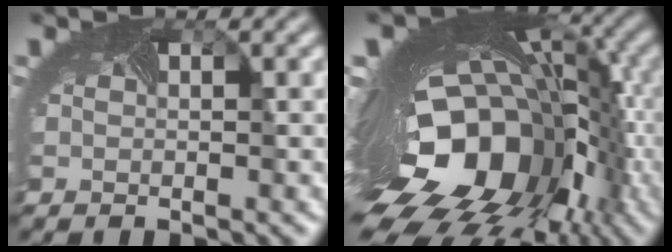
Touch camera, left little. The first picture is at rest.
{"total": 20.3, "force": [-5.3, 12.4, 15.1], "torque": [-0.251, -0.060, -0.066]}